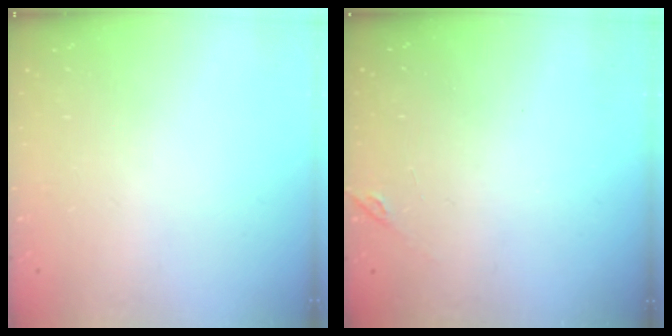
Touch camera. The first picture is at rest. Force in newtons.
{"total": 5.5, "press": 5.5, "slide": 0.1}